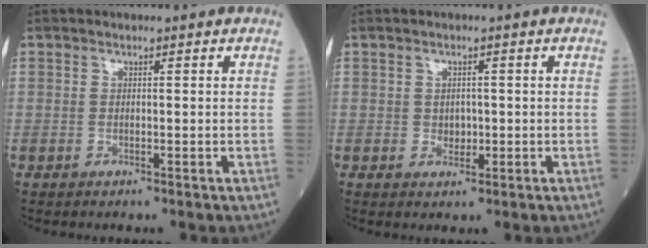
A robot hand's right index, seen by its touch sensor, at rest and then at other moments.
{"total": 1.7, "force": [-0.2, 1.3, 1.0], "torque": [-0.012, 0.002, -0.001]}